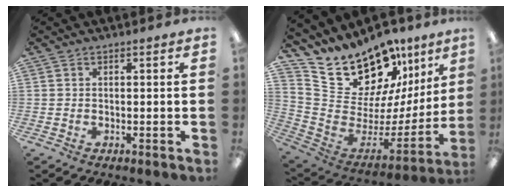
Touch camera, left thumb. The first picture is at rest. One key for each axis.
{"total": 20.9, "fx": 16.8, "fy": 10.0, "fz": 7.3, "tx": -0.112, "ty": -0.143, "tz": 0.317}